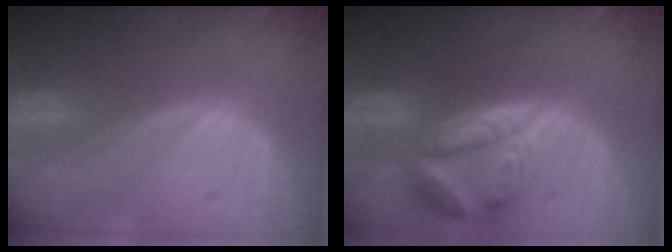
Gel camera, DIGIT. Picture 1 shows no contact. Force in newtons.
{"total": 8.2, "press": 7.2, "slide": 3.9}